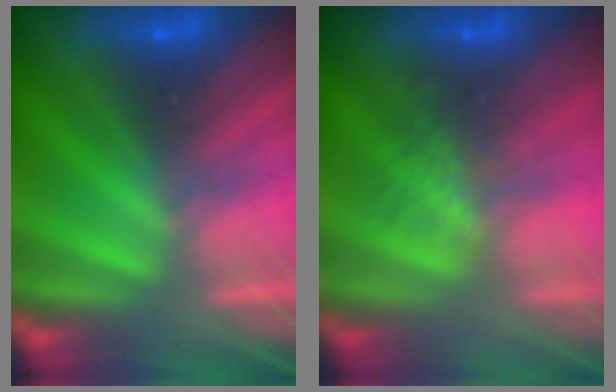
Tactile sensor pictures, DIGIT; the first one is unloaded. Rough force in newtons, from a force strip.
{"total": 2.7}